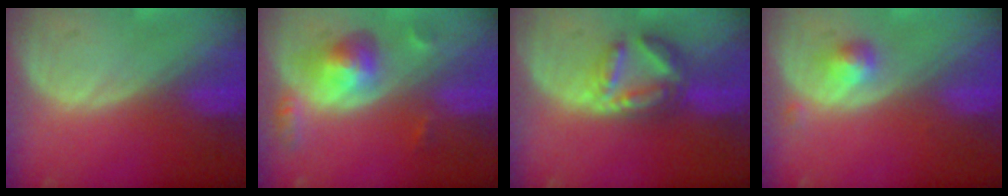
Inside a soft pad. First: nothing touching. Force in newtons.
{"total": 5.9, "press": 5.5, "slide": 2.1}
{"total": 6.9, "press": 6.0, "slide": 3.3}
{"total": 2.4, "press": 2.4, "slide": 0.2}